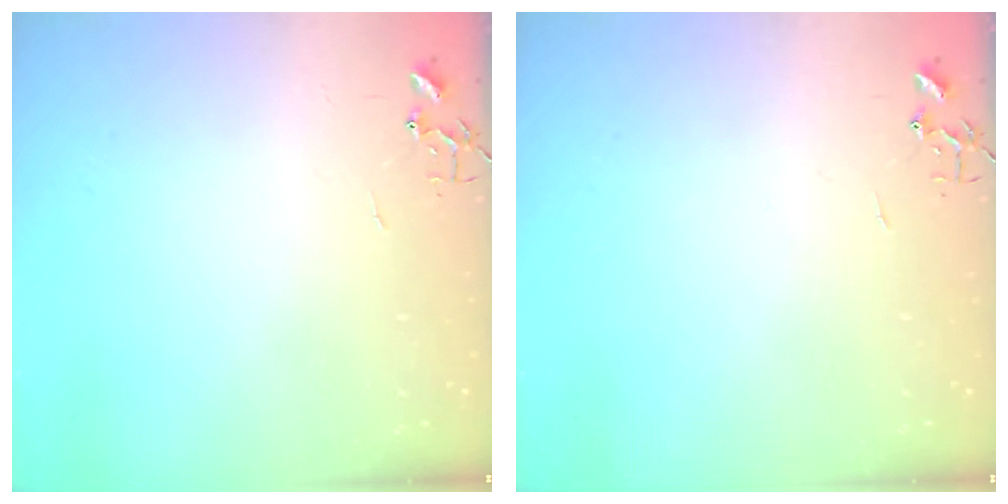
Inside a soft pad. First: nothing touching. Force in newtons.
{"total": 0.0}